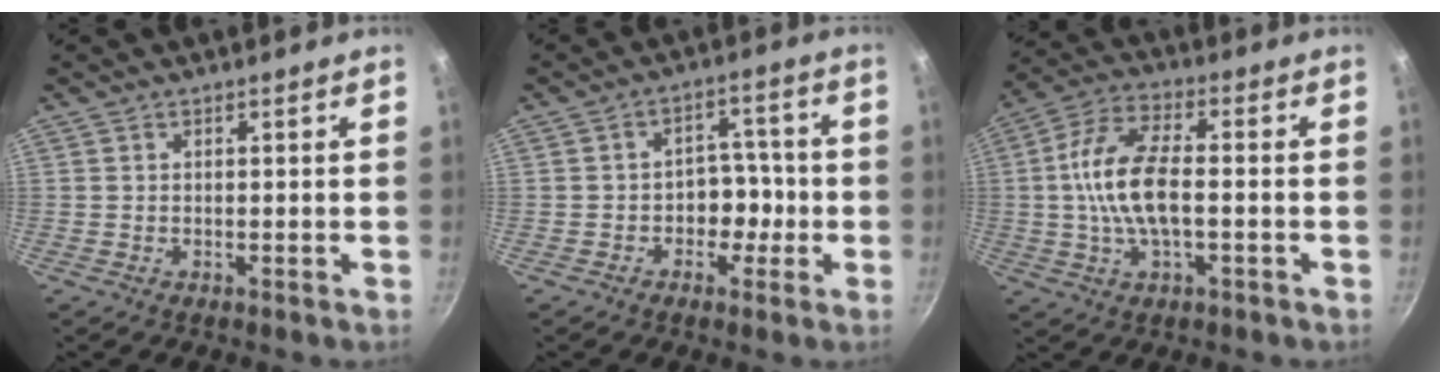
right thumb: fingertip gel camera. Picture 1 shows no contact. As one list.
[{"total": 6.1, "force": [-1.8, 4.8, 3.2], "torque": [0.006, 0.030, -0.029]}, {"total": 12.7, "force": [-1.0, 5.9, 11.2], "torque": [-0.213, 0.028, -0.032]}]